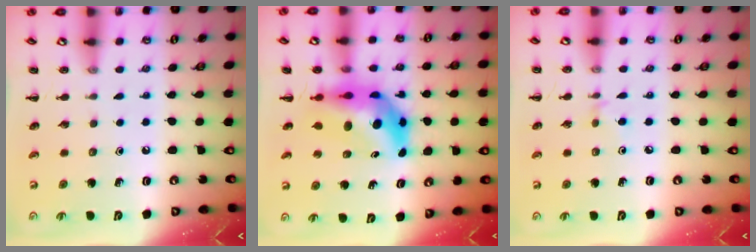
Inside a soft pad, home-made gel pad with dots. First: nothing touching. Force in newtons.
{"total": 9.1, "press": 8.5, "slide": 3.3}
{"total": 2.6, "press": 2.5, "slide": 0.9}